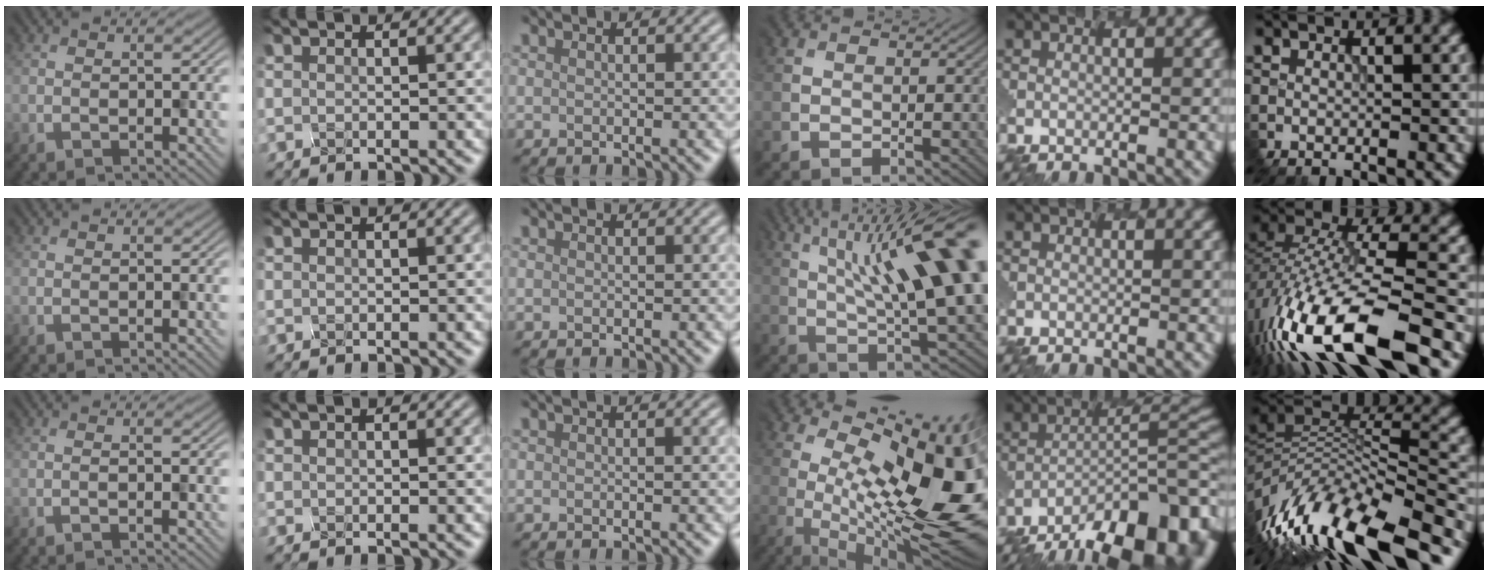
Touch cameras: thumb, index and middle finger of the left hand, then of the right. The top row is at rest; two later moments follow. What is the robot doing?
{"motion": "disassemble", "object": "hinged tin"}